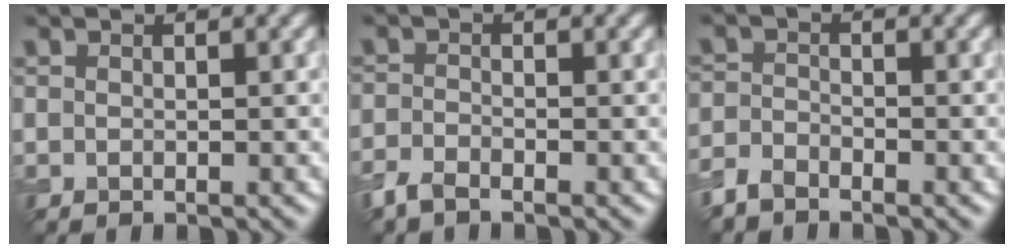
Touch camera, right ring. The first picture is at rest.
{"total": 2.0, "force": [-1.6, 0.6, 0.9], "torque": [-0.024, -0.003, -0.040]}
{"total": 2.1, "force": [-1.9, 0.8, 0.5], "torque": [-0.011, 0.000, -0.048]}